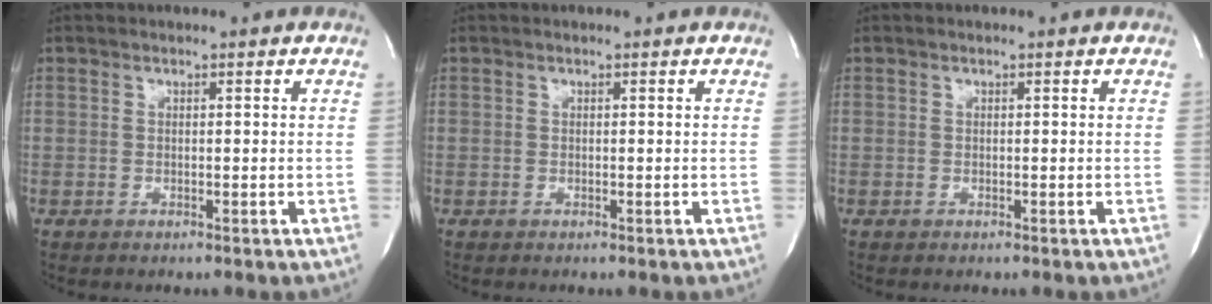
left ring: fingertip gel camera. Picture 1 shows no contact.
{"total": 0.0}
{"total": 0.0}